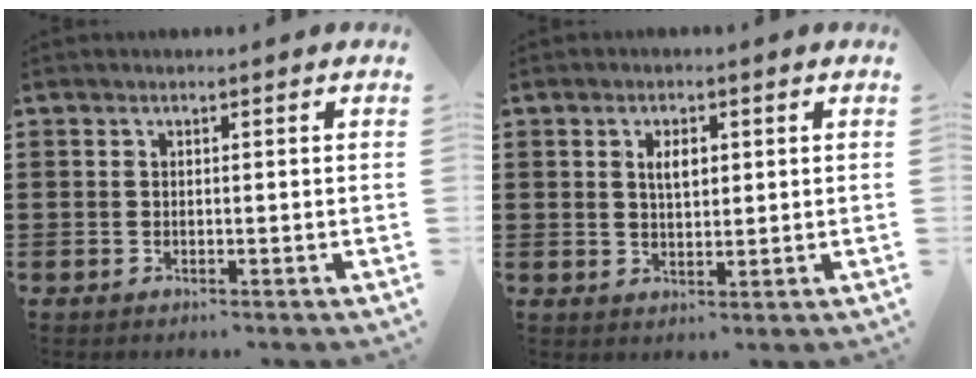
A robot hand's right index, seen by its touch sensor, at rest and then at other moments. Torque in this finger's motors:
{"motor_torque": [0.63, 0.62, 0.06, 0.05]}